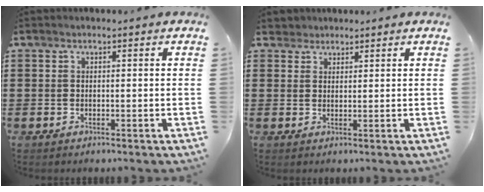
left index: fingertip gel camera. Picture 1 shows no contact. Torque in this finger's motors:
{"motor_torque": [0.01, 0.01, -0.11, 0.00]}